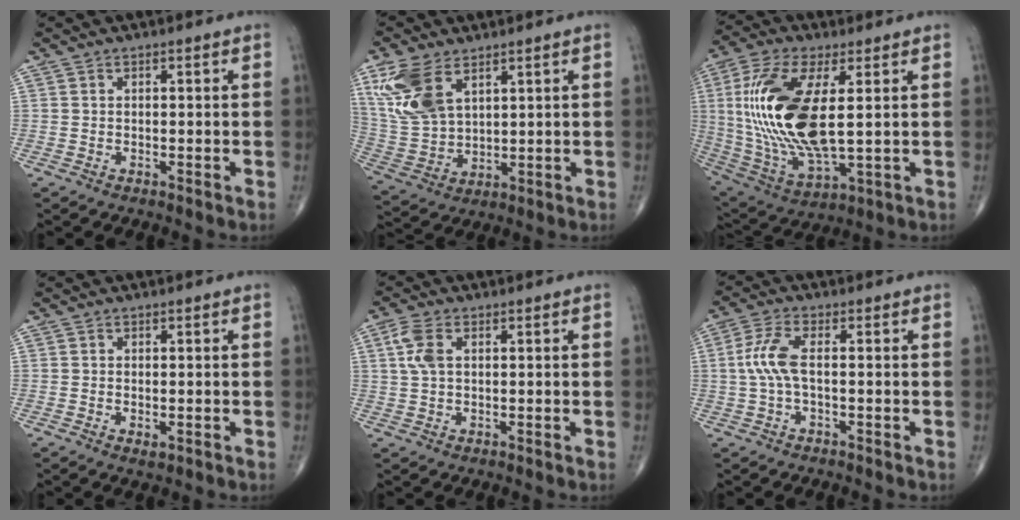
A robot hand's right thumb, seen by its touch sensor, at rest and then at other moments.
{"total": 12.2, "force": [6.1, 6.7, 8.1], "torque": [-0.172, -0.016, 0.138]}
{"total": 22.0, "force": [2.7, 9.0, 19.9], "torque": [-0.429, -0.020, 0.057]}
{"total": 1.4, "force": [-0.3, 0.7, 1.1], "torque": [-0.022, -0.002, -0.002]}
{"total": 4.8, "force": [1.3, 2.6, 3.9], "torque": [-0.097, 0.010, 0.025]}
{"total": 6.0, "force": [0.0, 2.1, 5.6], "torque": [-0.142, 0.014, -0.005]}